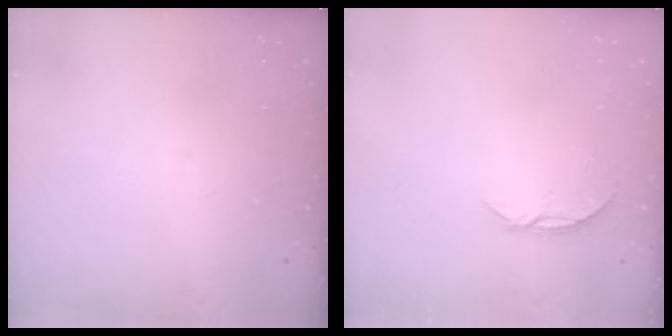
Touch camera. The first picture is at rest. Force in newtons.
{"total": 4.3, "press": 4.3, "slide": 0.5}